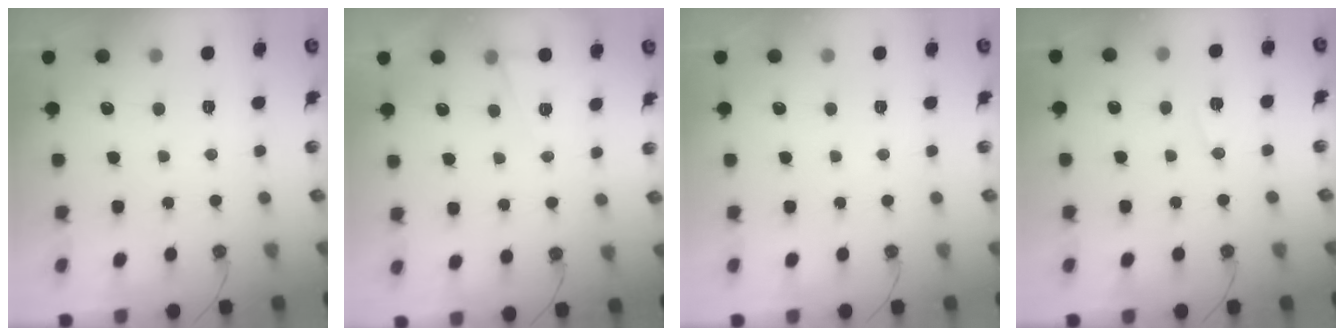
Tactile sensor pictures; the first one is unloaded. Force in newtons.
{"total": 5.3, "press": 2.8, "slide": 4.5}
{"total": 0.0}
{"total": 7.8, "press": 7.7, "slide": 1.3}